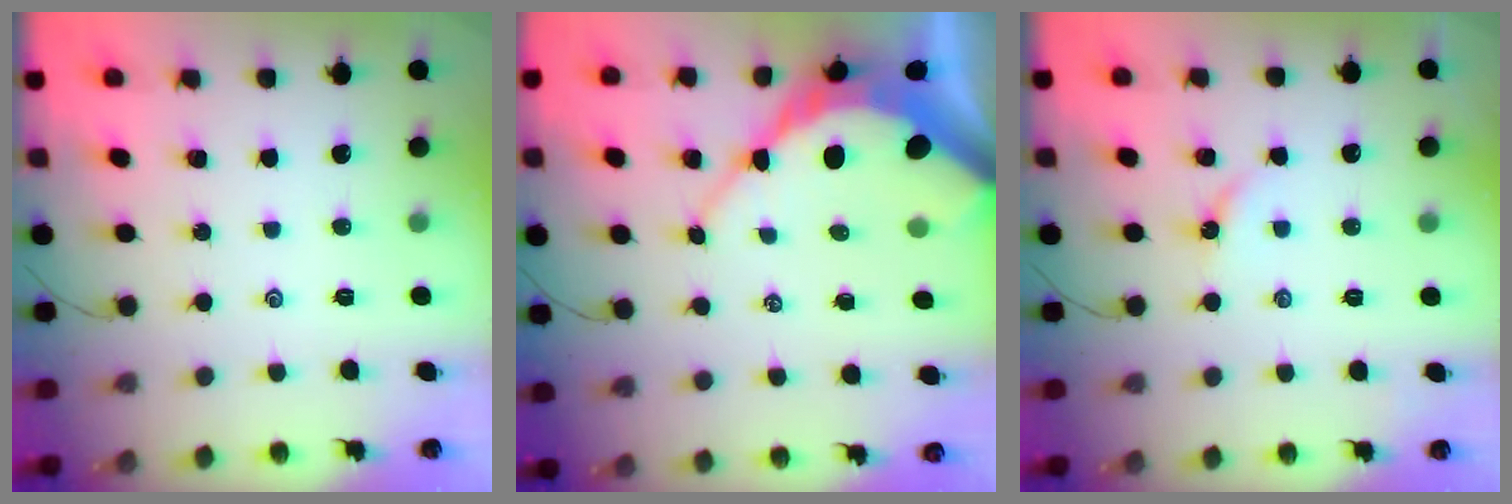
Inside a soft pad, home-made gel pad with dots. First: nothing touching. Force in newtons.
{"total": 12.5, "press": 12.5, "slide": 1.1}
{"total": 4.2, "press": 4.2, "slide": 0.6}